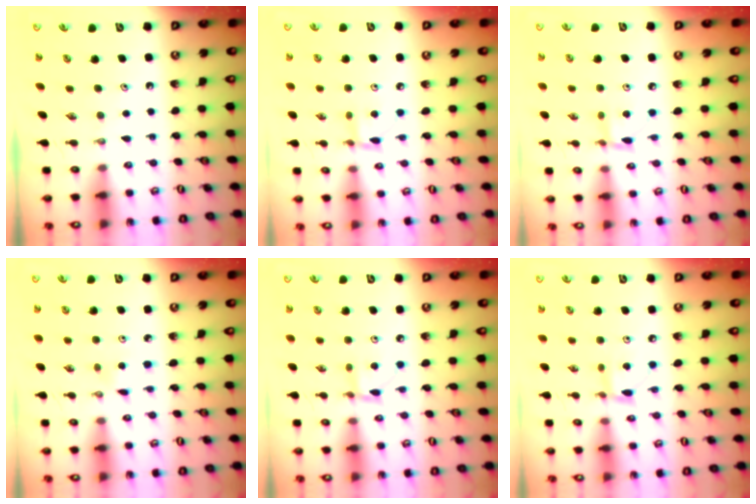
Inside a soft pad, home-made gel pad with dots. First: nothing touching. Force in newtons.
{"total": 2.7, "press": 2.7, "slide": 0.3}
{"total": 2.7, "press": 2.7, "slide": 0.3}
{"total": 1.6, "press": 1.6, "slide": 0.2}
{"total": 2.7, "press": 2.7, "slide": 0.3}
{"total": 4.8, "press": 4.8, "slide": 0.6}